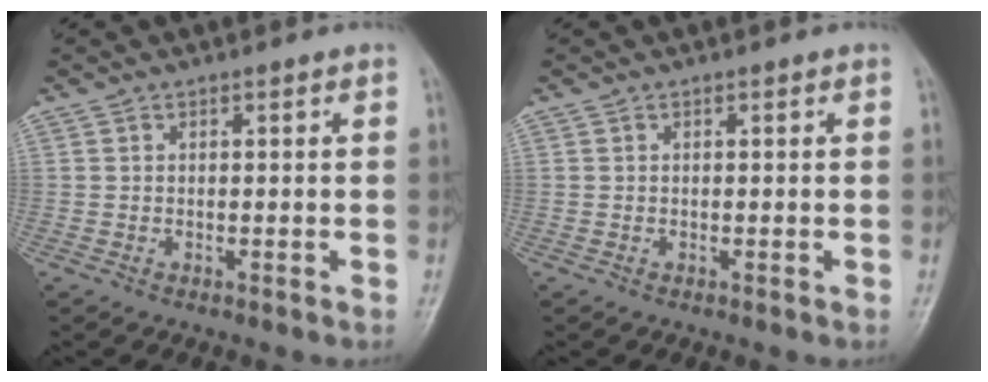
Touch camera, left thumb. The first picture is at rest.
{"total": 0.0}